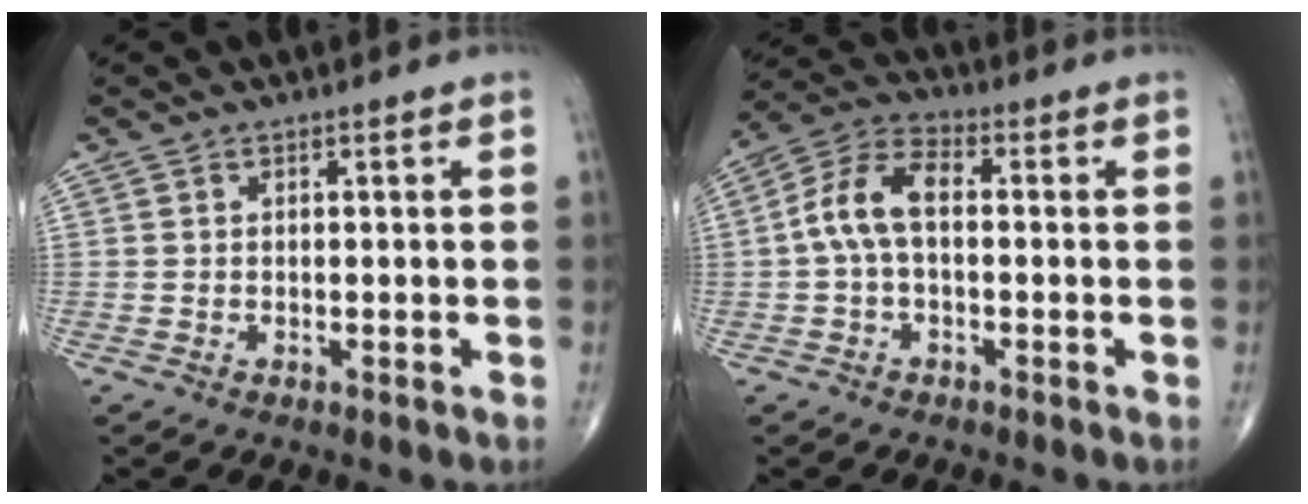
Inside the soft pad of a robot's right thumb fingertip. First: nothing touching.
{"total": 8.7, "force": [-0.1, 4.7, 7.3], "torque": [-0.147, 0.030, -0.011]}